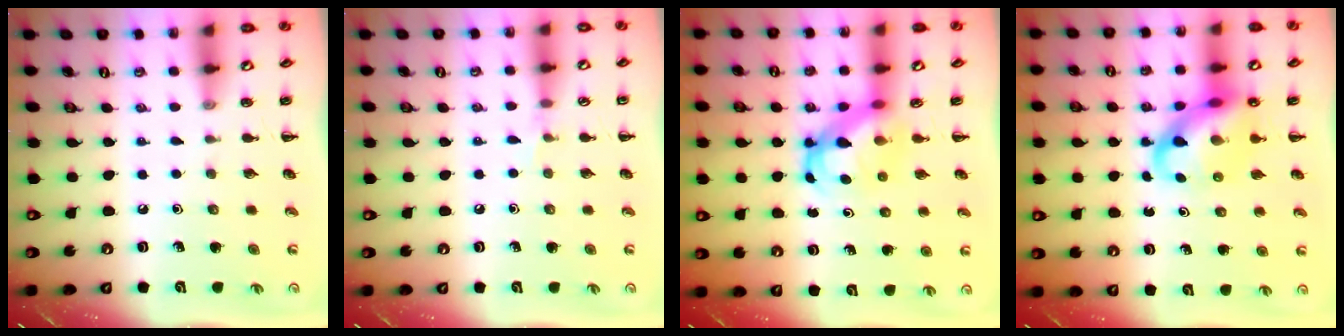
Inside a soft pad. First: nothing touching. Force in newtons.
{"total": 4.3, "press": 4.0, "slide": 1.5}
{"total": 5.5, "press": 5.3, "slide": 1.3}
{"total": 12.5, "press": 11.9, "slide": 3.5}